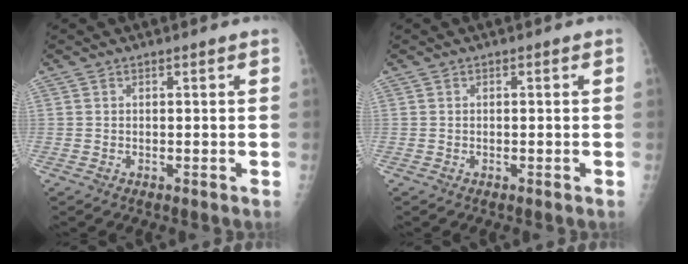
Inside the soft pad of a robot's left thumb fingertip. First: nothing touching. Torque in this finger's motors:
{"motor_torque": [0.00, 0.00, 0.00, 0.00, 0.00]}